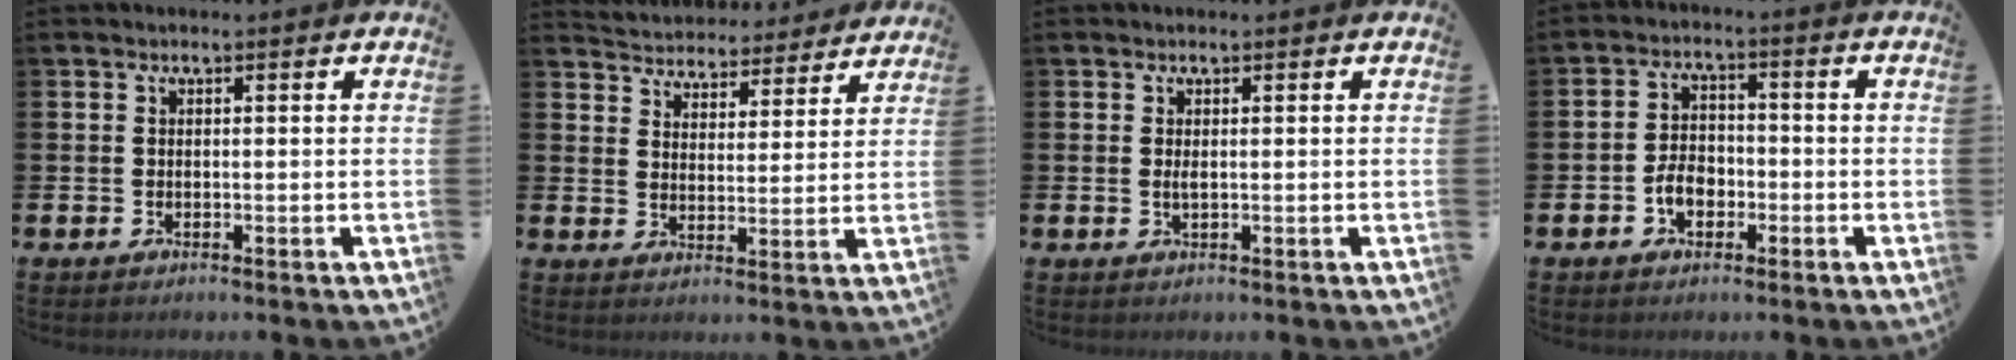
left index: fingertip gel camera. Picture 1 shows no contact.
{"total": 4.6, "force": [4.4, 1.2, -0.4], "torque": [-0.010, -0.040, 0.074]}
{"total": 0.8, "force": [0.2, 0.2, 0.8], "torque": [-0.010, -0.001, 0.001]}
{"total": 4.0, "force": [-1.6, 2.7, 2.4], "torque": [-0.032, 0.000, -0.035]}